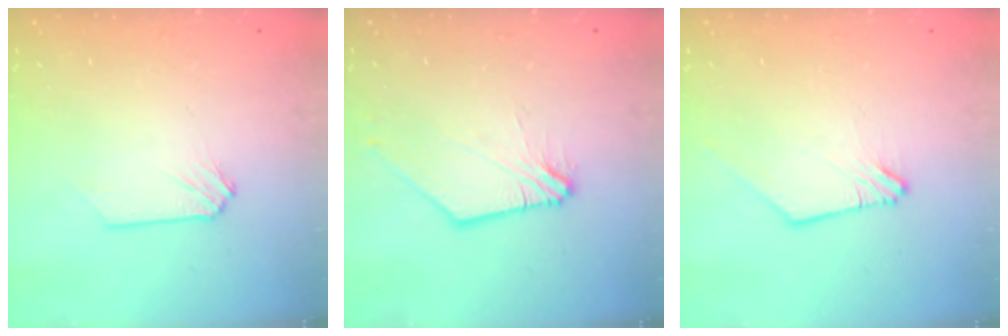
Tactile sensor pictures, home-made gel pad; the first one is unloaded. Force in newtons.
{"total": 2.0, "press": 1.9, "slide": 0.4}
{"total": 0.0}